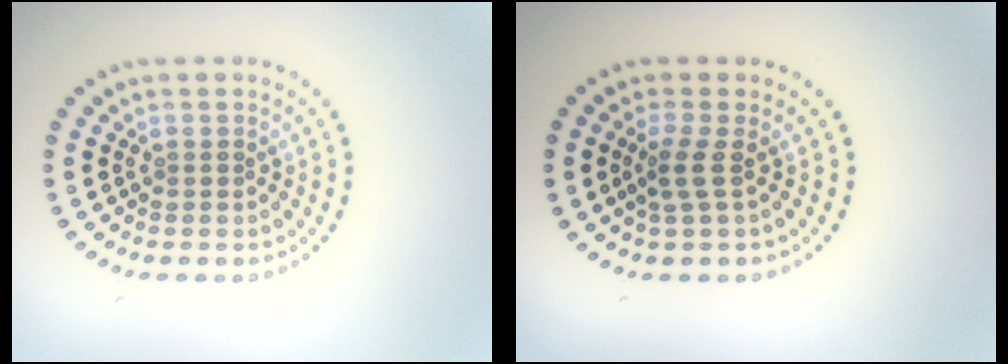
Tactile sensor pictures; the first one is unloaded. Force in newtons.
{"total": 1.9, "press": 1.2, "slide": 1.4}